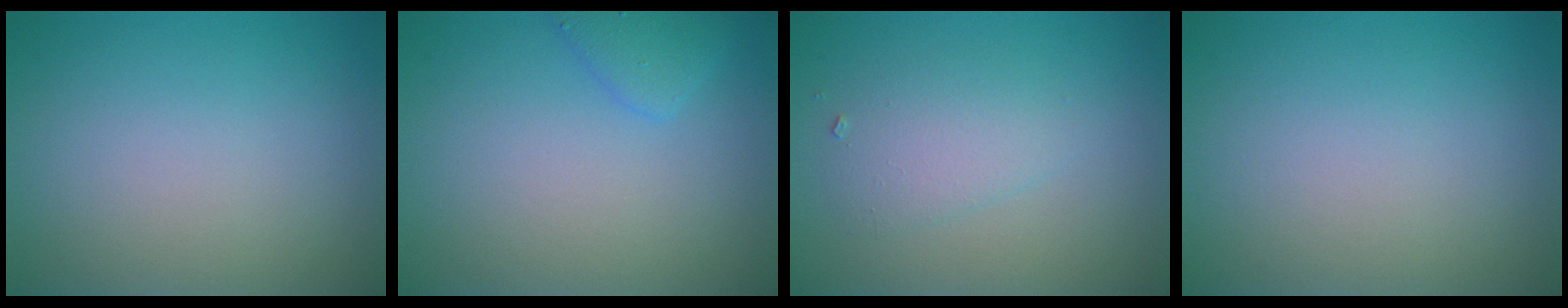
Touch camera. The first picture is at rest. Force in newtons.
{"total": 1.7, "press": 1.7, "slide": 0.1}
{"total": 2.3, "press": 2.3, "slide": 0.2}
{"total": 0.0}